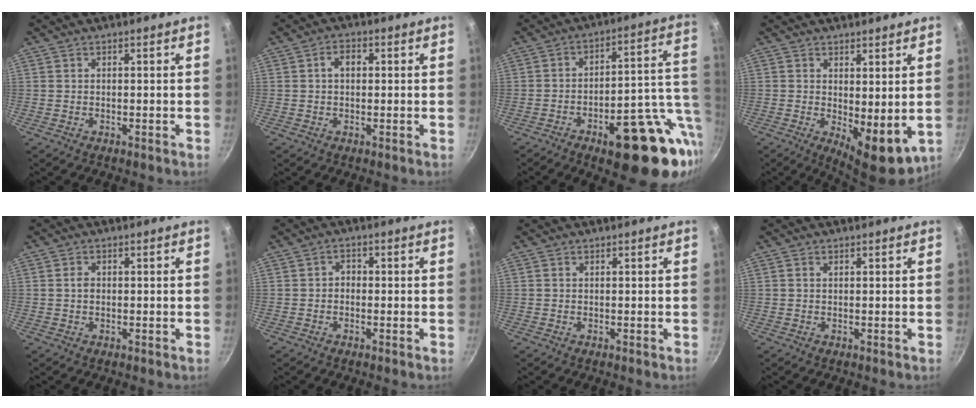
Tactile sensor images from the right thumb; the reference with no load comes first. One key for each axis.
{"total": 3.4, "fx": 0.6, "fy": 2.4, "fz": 2.4, "tx": -0.027, "ty": 0.011, "tz": 0.006}
{"total": 22.1, "fx": -7.4, "fy": 8.8, "fz": 18.8, "tx": -0.194, "ty": 0.031, "tz": -0.096}
{"total": 8.2, "fx": 0.5, "fy": 3.6, "fz": 7.3, "tx": -0.088, "ty": -0.020, "tz": 0.016}
{"total": 1.8, "fx": 0.1, "fy": 1.3, "fz": 1.1, "tx": -0.016, "ty": 0.006, "tz": 0.001}
{"total": 2.0, "fx": -0.3, "fy": 1.6, "fz": 1.1, "tx": -0.009, "ty": 0.011, "tz": -0.008}
{"total": 0.0}
{"total": 0.7, "fx": 0.3, "fy": 0.5, "fz": 0.4, "tx": -0.007, "ty": 0.003, "tz": 0.005}